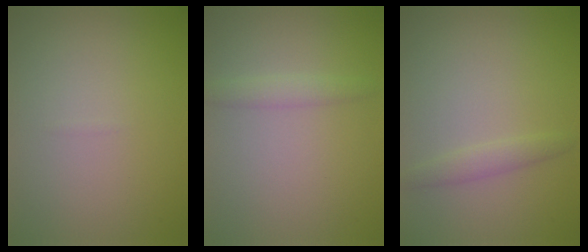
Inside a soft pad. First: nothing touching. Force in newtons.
{"total": 1.4, "press": 1.4, "slide": 0.0}
{"total": 1.3, "press": 1.3, "slide": 0.0}